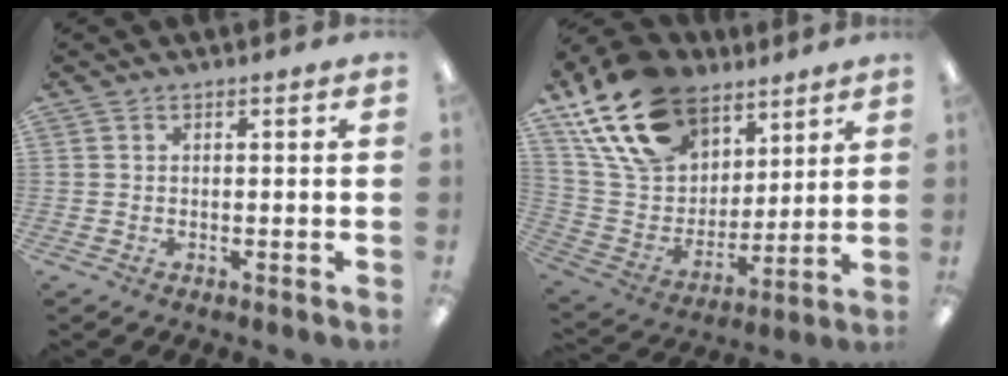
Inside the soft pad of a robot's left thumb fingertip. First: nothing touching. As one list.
[{"total": 21.5, "force": [14.0, 12.9, 9.8], "torque": [-0.202, -0.063, 0.265]}]